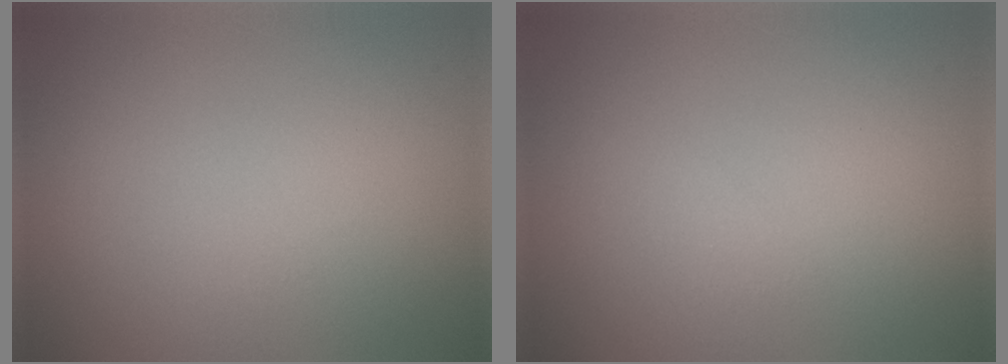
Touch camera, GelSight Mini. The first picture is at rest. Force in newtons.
{"total": 0.6, "press": 0.6, "slide": 0.0}